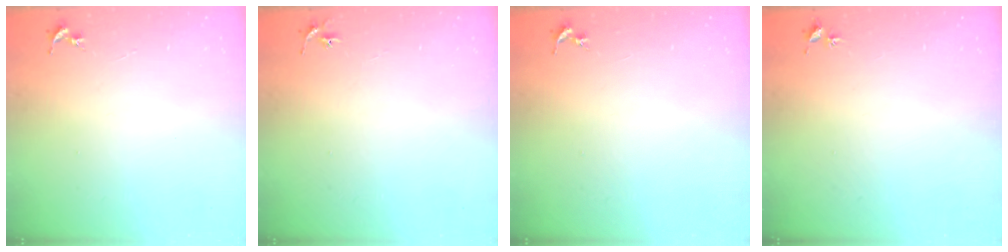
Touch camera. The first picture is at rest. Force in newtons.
{"total": 2.9, "press": 2.9, "slide": 0.3}
{"total": 0.0}
{"total": 2.0, "press": 2.0, "slide": 0.3}